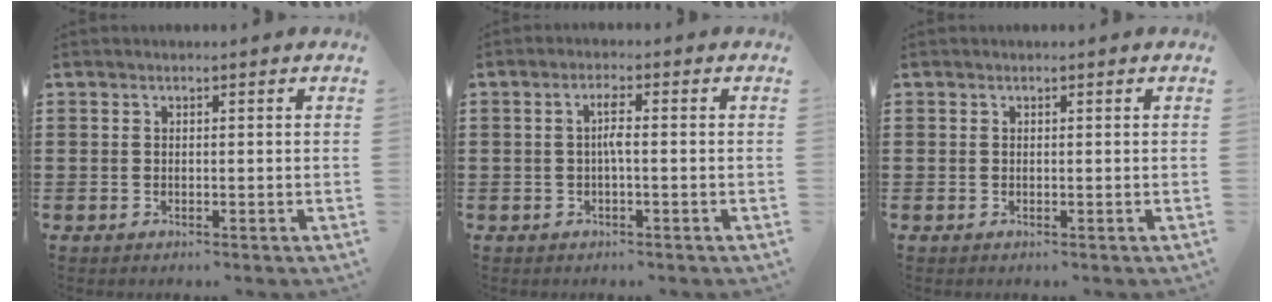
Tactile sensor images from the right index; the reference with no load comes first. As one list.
[{"total": 2.8, "force": [-0.3, 0.3, 2.7], "torque": [-0.052, 0.001, -0.009]}, {"total": 0.0}]